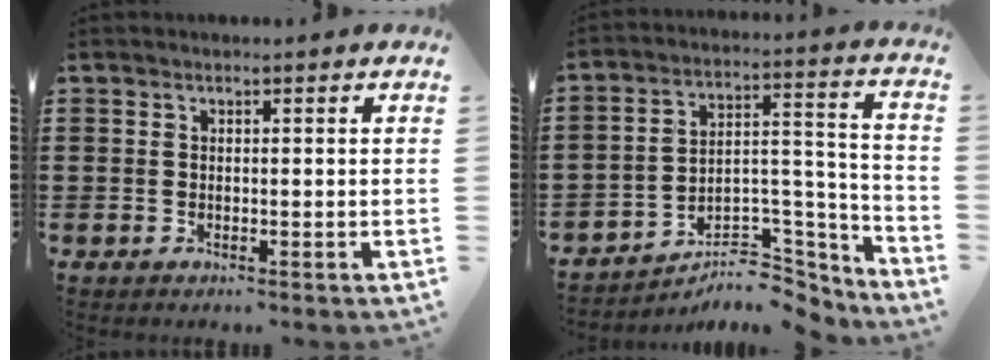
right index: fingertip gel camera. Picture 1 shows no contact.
{"total": 6.8, "force": [-5.0, 3.4, 3.1], "torque": [-0.051, 0.007, -0.093]}